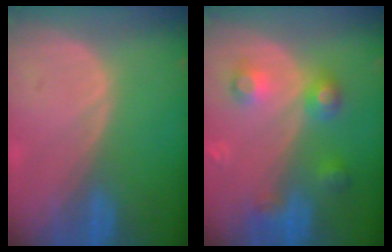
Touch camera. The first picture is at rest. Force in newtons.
{"total": 5.6, "press": 5.6, "slide": 0.4}